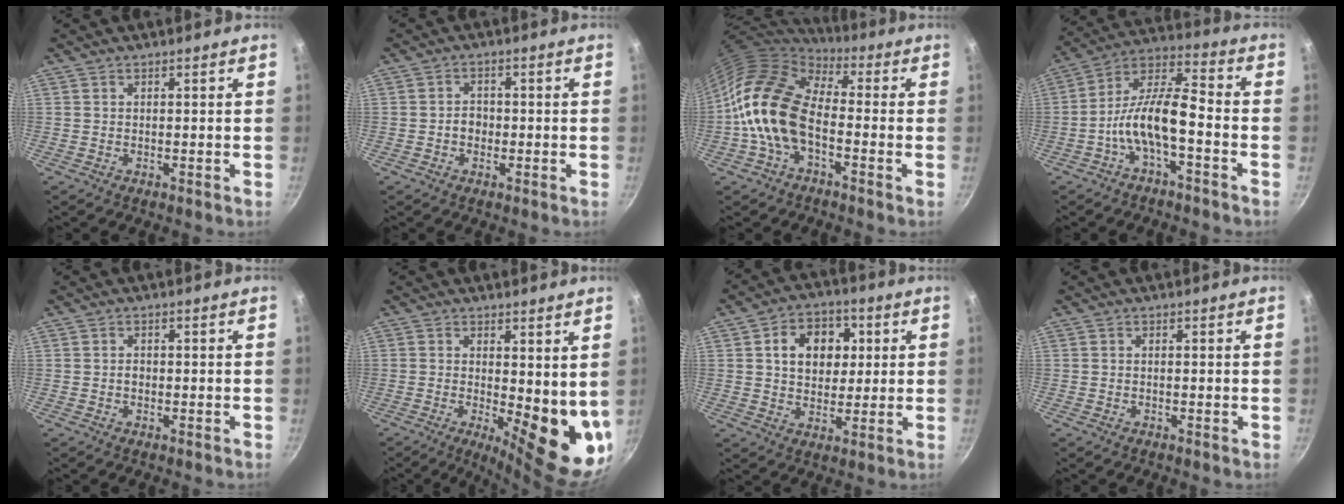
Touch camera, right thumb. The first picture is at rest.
{"total": 2.7, "force": [-0.7, 2.2, 1.4], "torque": [-0.005, 0.011, -0.012]}
{"total": 14.9, "force": [-3.1, 8.9, 11.6], "torque": [-0.184, 0.034, -0.075]}
{"total": 11.8, "force": [-4.2, 4.2, 10.2], "torque": [-0.191, 0.047, -0.087]}
{"total": 1.0, "force": [-0.2, 0.8, 0.6], "torque": [-0.009, 0.005, -0.004]}
{"total": 13.5, "force": [0.2, 5.1, 12.5], "torque": [-0.137, -0.032, 0.013]}
{"total": 11.2, "force": [2.6, 8.6, 6.6], "torque": [-0.065, 0.005, 0.035]}
{"total": 0.0}